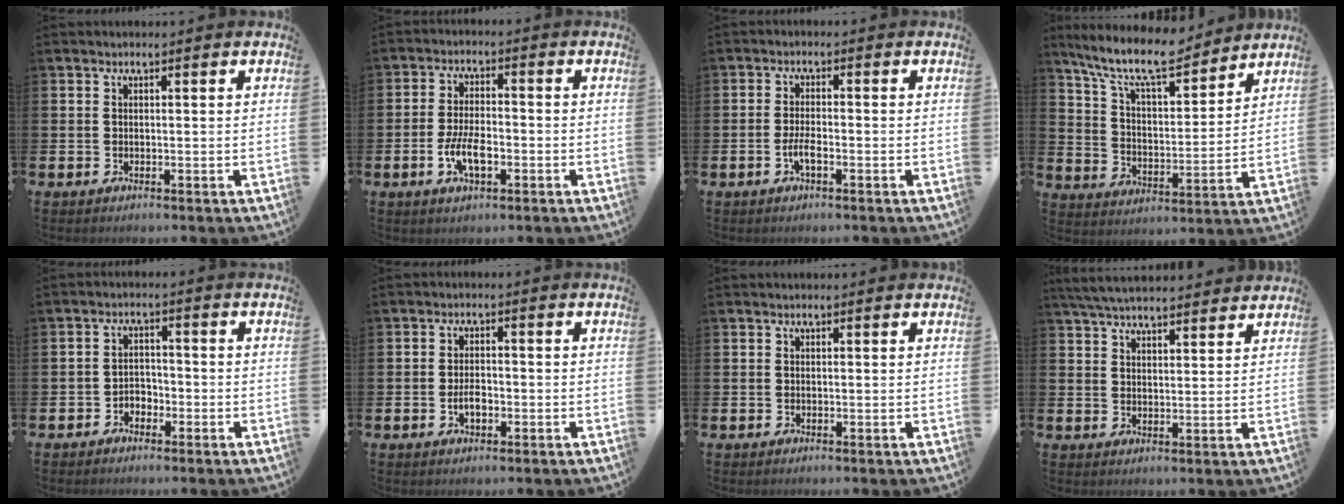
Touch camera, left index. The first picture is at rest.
{"total": 5.3, "force": [-1.6, 2.3, 4.4], "torque": [-0.082, 0.000, -0.034]}
{"total": 2.5, "force": [-1.0, 0.7, 2.2], "torque": [-0.049, 0.001, -0.021]}
{"total": 10.7, "force": [9.4, 2.5, 4.6], "torque": [-0.109, -0.055, 0.164]}
{"total": 2.3, "force": [-1.8, 1.4, 0.4], "torque": [-0.014, 0.006, -0.041]}
{"total": 2.7, "force": [-0.7, 1.4, 2.2], "torque": [-0.027, -0.002, -0.017]}
{"total": 0.0}
{"total": 5.0, "force": [4.8, 0.7, 1.1], "torque": [-0.040, -0.014, 0.090]}